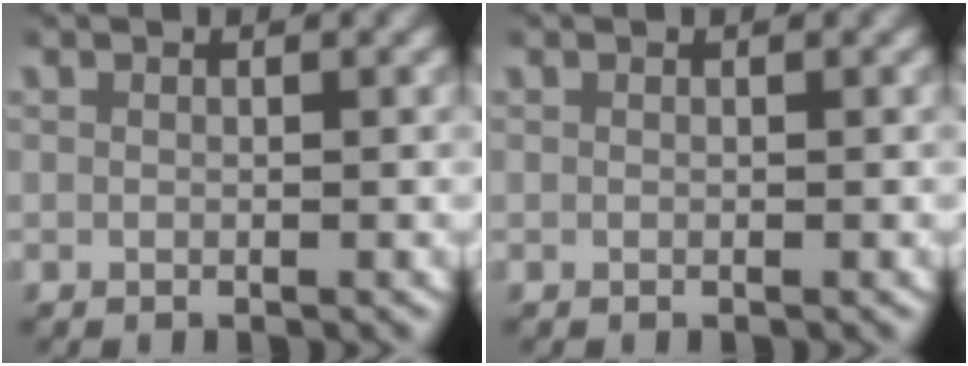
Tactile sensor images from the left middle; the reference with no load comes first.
{"total": 0.0}